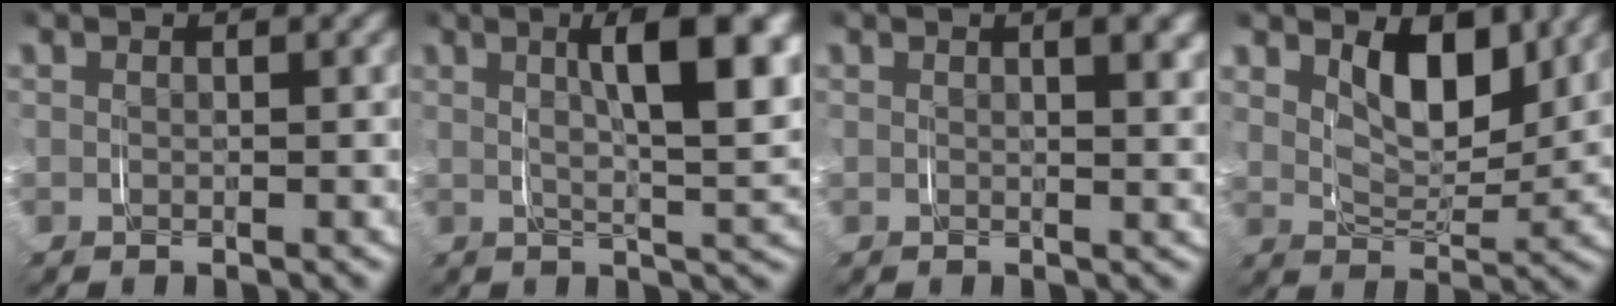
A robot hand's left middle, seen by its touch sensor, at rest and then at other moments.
{"total": 7.1, "force": [1.9, 1.5, 6.7], "torque": [-0.096, 0.006, 0.030]}
{"total": 1.9, "force": [0.9, 0.1, 1.7], "torque": [-0.020, 0.000, 0.014]}
{"total": 5.0, "force": [2.3, 2.5, 3.7], "torque": [-0.062, -0.018, 0.043]}